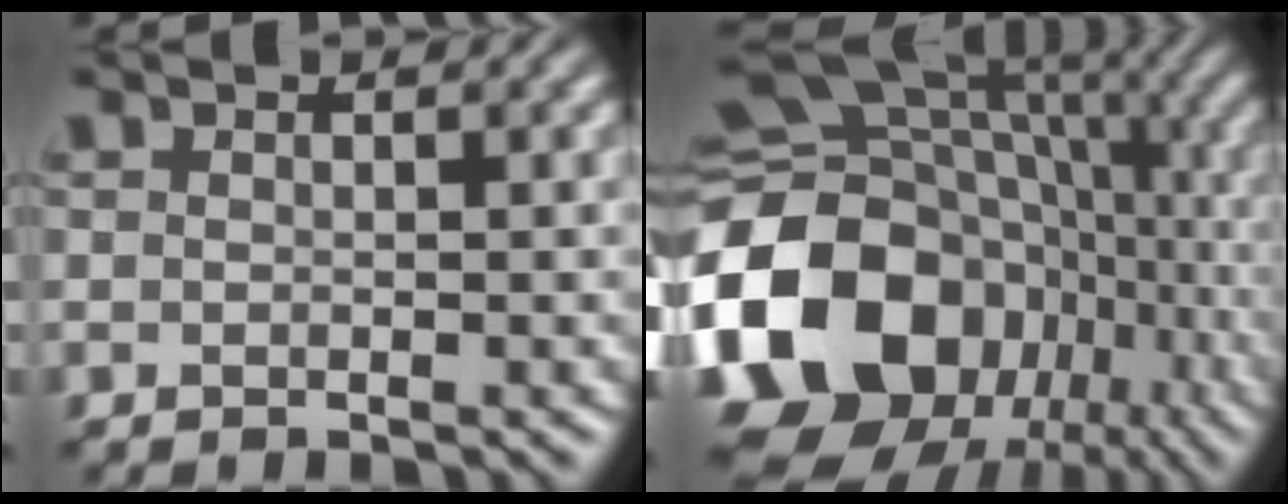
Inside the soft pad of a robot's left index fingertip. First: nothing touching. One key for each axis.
{"total": 17.9, "fx": -4.3, "fy": 14.4, "fz": 9.7, "tx": -0.231, "ty": 0.004, "tz": -0.086}